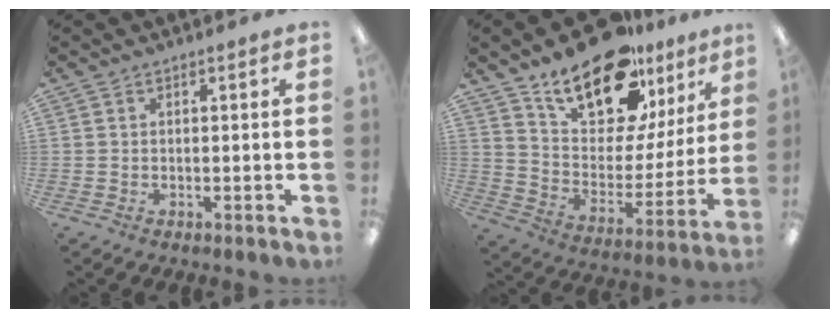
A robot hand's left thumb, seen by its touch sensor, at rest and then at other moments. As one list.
[{"total": 20.3, "force": [15.0, 9.4, 10.0], "torque": [-0.172, -0.095, 0.266]}]